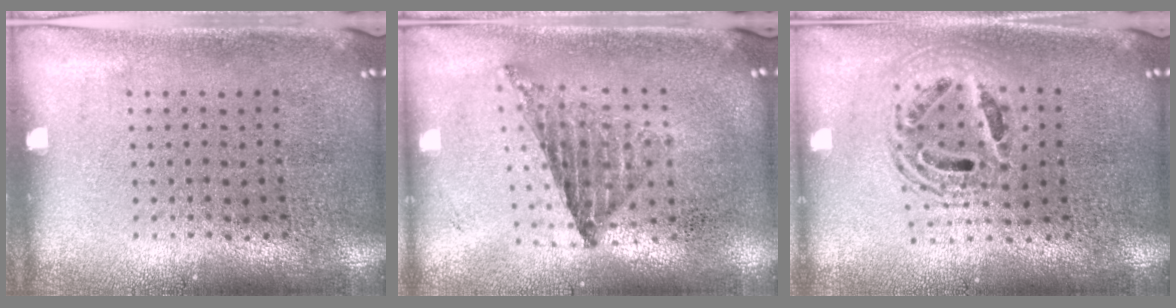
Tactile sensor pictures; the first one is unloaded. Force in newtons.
{"total": 0.9, "press": 0.9, "slide": 0.1}
{"total": 1.7, "press": 1.4, "slide": 1.0}